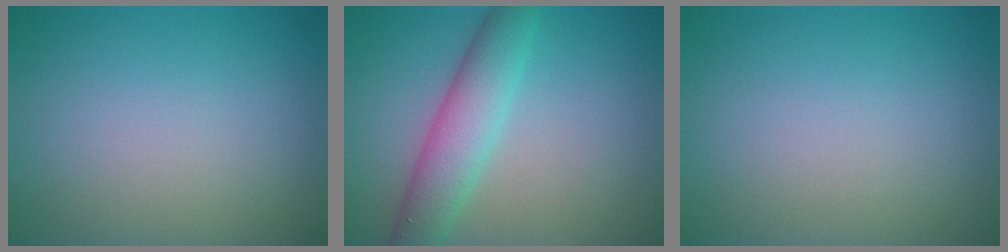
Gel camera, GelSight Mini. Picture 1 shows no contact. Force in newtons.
{"total": 4.8, "press": 4.8, "slide": 0.1}
{"total": 0.0}